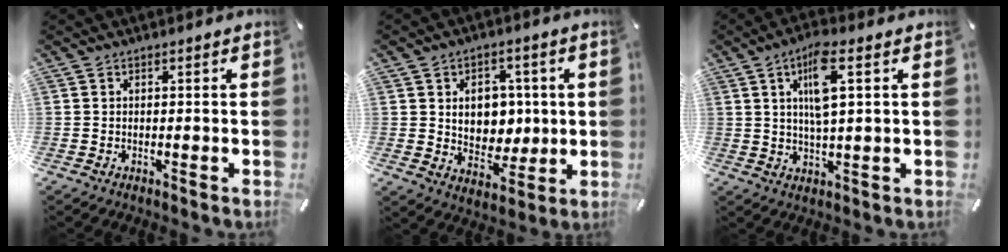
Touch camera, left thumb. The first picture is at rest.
{"total": 9.4, "force": [1.2, 7.9, 5.0], "torque": [-0.058, -0.001, 0.023]}
{"total": 9.1, "force": [3.1, 2.5, 8.2], "torque": [-0.155, -0.002, 0.046]}